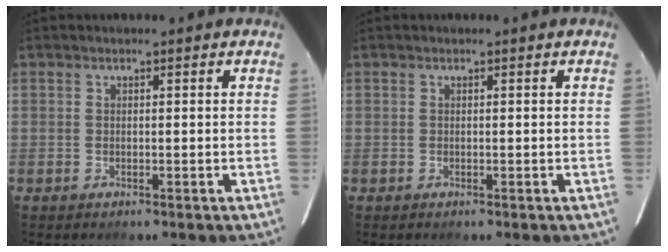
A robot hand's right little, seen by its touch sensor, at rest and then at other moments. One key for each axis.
{"total": 0.0}